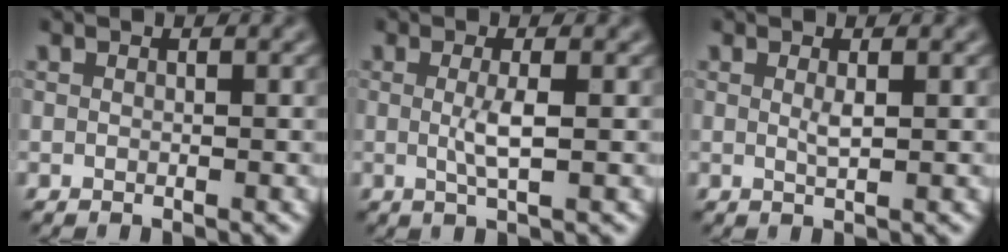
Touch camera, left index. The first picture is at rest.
{"total": 2.1, "force": [-0.6, 0.1, 2.0], "torque": [-0.039, 0.000, -0.005]}
{"total": 0.8, "force": [-0.3, 0.0, 0.8], "torque": [-0.013, 0.000, 0.001]}